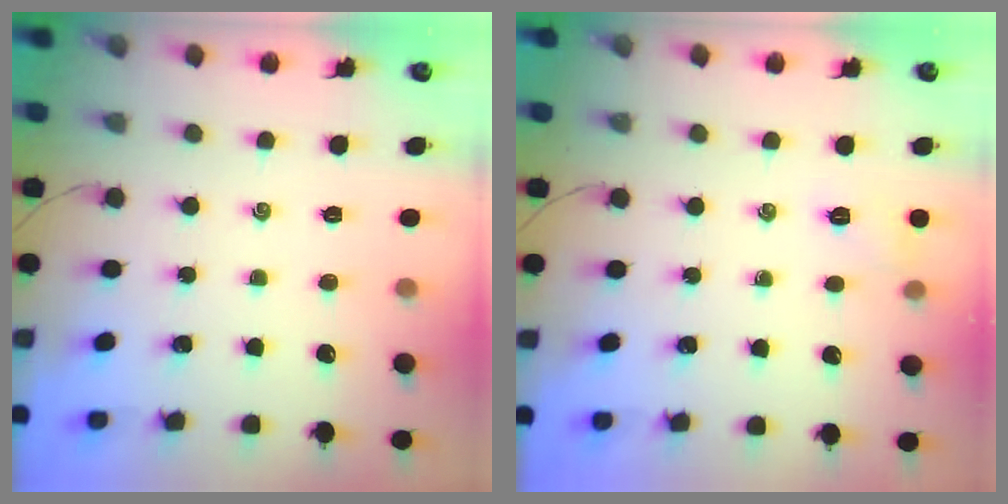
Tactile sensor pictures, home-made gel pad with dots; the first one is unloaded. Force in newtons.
{"total": 6.8, "press": 6.7, "slide": 1.2}